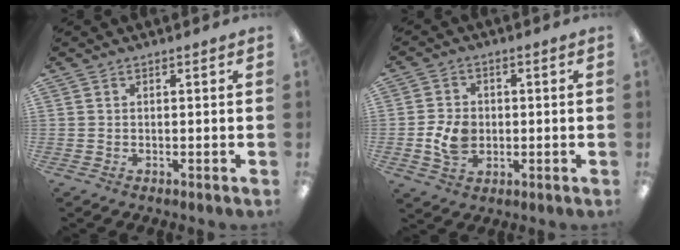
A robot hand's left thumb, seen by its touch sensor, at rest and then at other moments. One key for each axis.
{"total": 6.8, "fx": -0.9, "fy": 5.1, "fz": 4.3, "tx": -0.088, "ty": 0.000, "tz": -0.016}